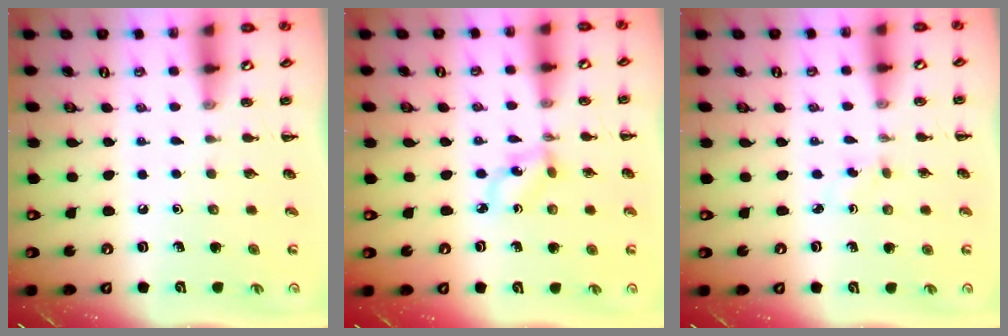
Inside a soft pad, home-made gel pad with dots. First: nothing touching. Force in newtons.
{"total": 2.0, "press": 2.0, "slide": 0.5}
{"total": 1.3, "press": 1.1, "slide": 0.7}